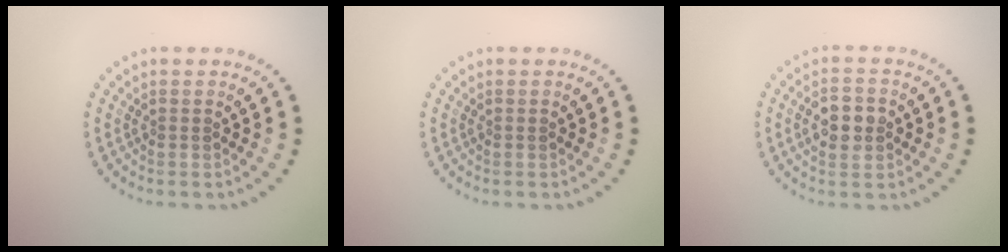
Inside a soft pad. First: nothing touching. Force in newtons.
{"total": 0.0}
{"total": 3.2, "press": 3.2, "slide": 0.2}